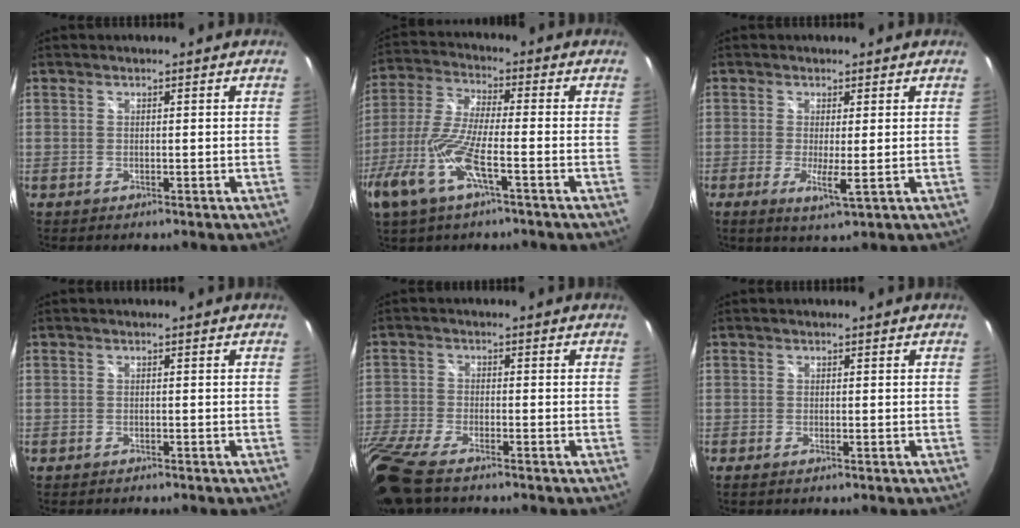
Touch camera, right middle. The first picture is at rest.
{"total": 14.6, "force": [-6.8, 3.2, 12.5], "torque": [-0.276, -0.022, -0.133]}
{"total": 3.8, "force": [-0.5, -0.1, 3.7], "torque": [-0.075, -0.012, -0.011]}
{"total": 0.8, "force": [-0.8, 0.2, 0.1], "torque": [-0.004, -0.002, -0.011]}
{"total": 12.7, "force": [-9.7, 3.6, 7.4], "torque": [-0.191, -0.042, -0.187]}
{"total": 0.7, "force": [-0.4, -0.2, 0.5], "torque": [-0.007, 0.002, -0.007]}